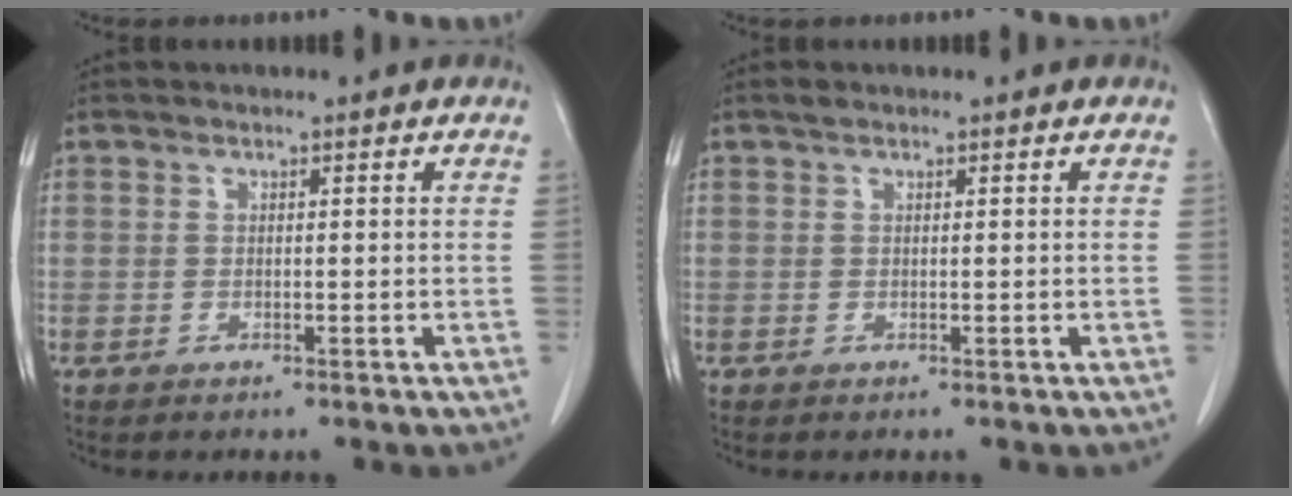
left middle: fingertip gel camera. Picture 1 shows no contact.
{"total": 0.6, "force": [0.5, 0.1, 0.3], "torque": [-0.015, 0.005, 0.011]}